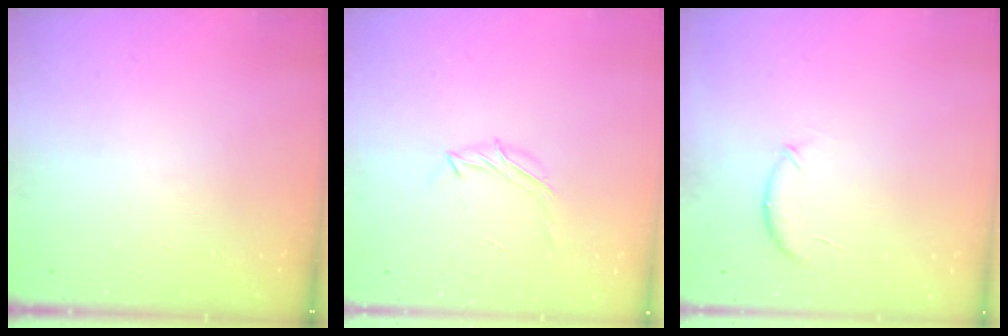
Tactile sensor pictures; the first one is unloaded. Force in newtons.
{"total": 6.0, "press": 5.9, "slide": 1.1}
{"total": 6.5, "press": 6.5, "slide": 1.0}